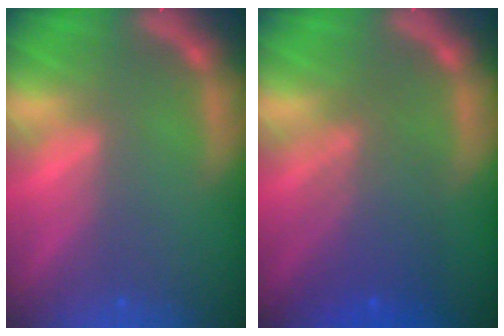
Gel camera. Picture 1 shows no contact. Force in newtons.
{"total": 5.6}